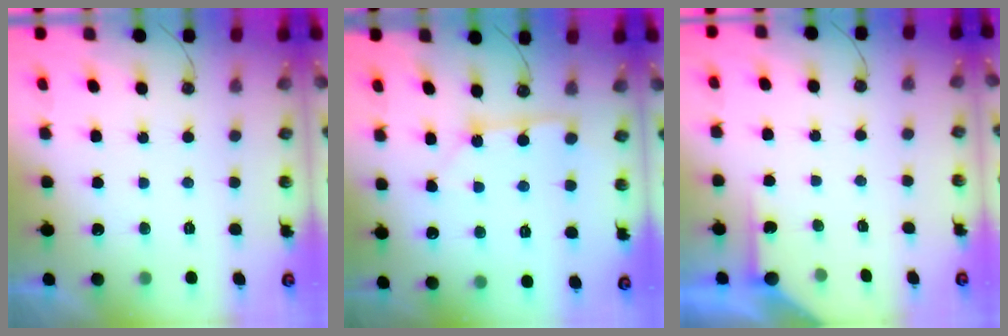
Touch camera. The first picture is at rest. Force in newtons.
{"total": 2.9, "press": 2.9, "slide": 0.2}
{"total": 3.2, "press": 3.2, "slide": 0.3}